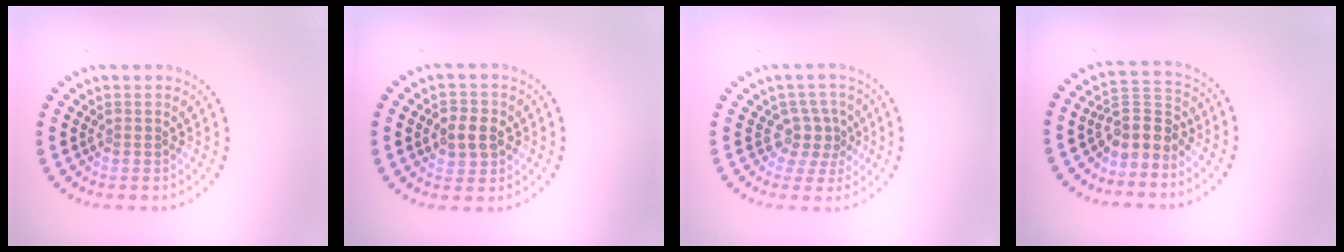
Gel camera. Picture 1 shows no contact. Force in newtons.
{"total": 2.9, "press": 2.9, "slide": 0.4}
{"total": 2.5, "press": 1.8, "slide": 1.7}
{"total": 3.4, "press": 2.8, "slide": 1.8}